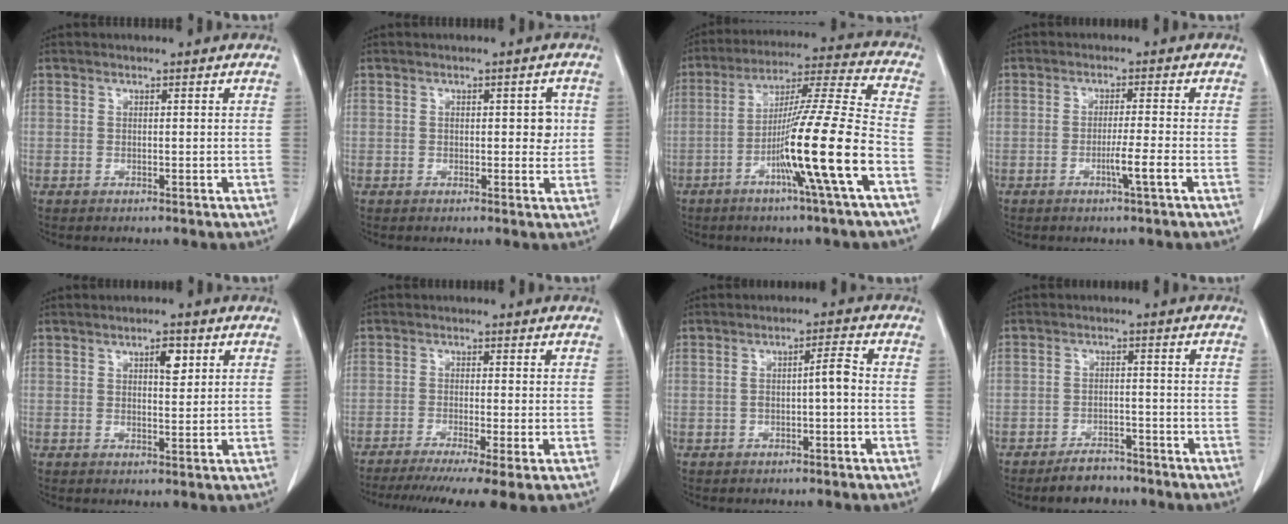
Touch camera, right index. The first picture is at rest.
{"total": 3.0, "force": [0.3, 1.4, 2.6], "torque": [-0.028, 0.005, 0.003]}
{"total": 16.1, "force": [-6.0, -1.9, 14.8], "torque": [-0.255, -0.005, -0.110]}
{"total": 3.6, "force": [-1.5, -0.7, 3.2], "torque": [-0.055, -0.006, -0.029]}
{"total": 3.0, "force": [1.3, 1.1, 2.5], "torque": [-0.039, -0.002, 0.020]}
{"total": 11.0, "force": [-8.3, -0.1, 7.1], "torque": [-0.105, -0.025, -0.130]}
{"total": 3.2, "force": [-0.6, 0.4, 3.2], "torque": [-0.052, 0.012, -0.008]}
{"total": 4.9, "force": [-4.1, 2.4, 1.2], "torque": [-0.020, 0.006, -0.061]}